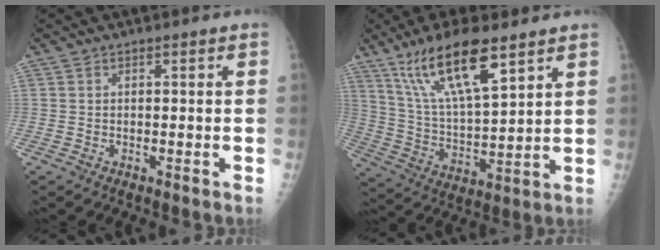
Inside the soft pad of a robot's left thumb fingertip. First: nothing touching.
{"total": 15.9, "force": [9.8, 4.4, 11.7], "torque": [-0.197, -0.040, 0.194]}